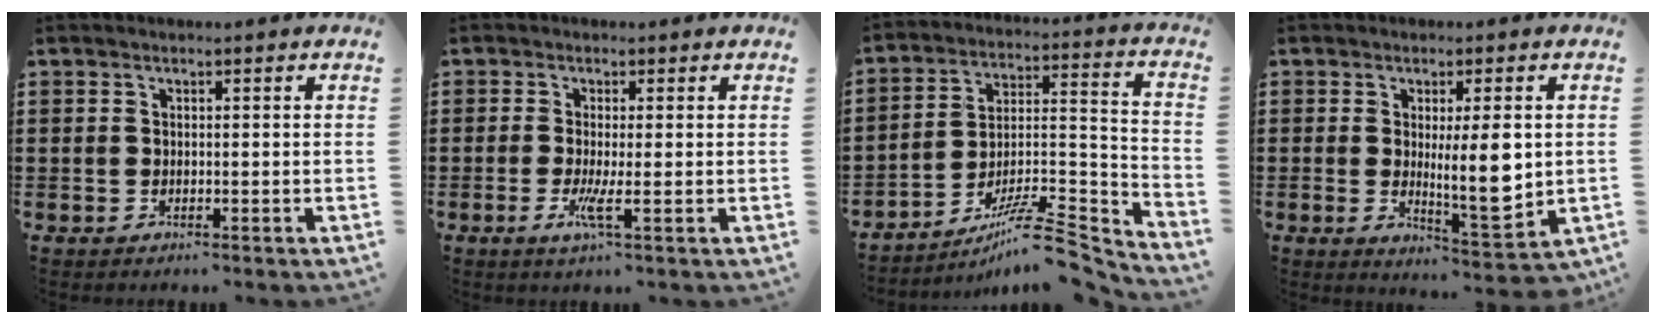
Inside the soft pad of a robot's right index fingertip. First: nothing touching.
{"total": 3.4, "force": [-0.9, 0.2, 3.2], "torque": [-0.070, -0.016, -0.020]}
{"total": 10.2, "force": [-7.8, 2.0, 6.2], "torque": [-0.094, 0.022, -0.147]}
{"total": 8.4, "force": [0.3, 2.2, 8.1], "torque": [-0.126, -0.015, 0.002]}